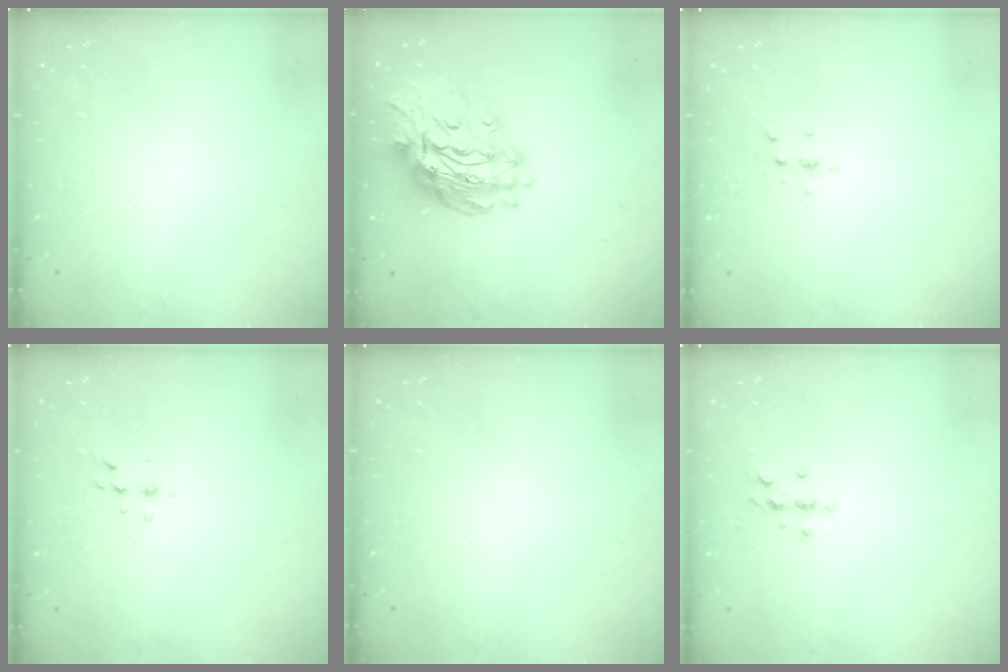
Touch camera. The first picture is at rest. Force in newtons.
{"total": 17.2, "press": 17.1, "slide": 1.9}
{"total": 6.1, "press": 6.1, "slide": 0.7}
{"total": 3.8, "press": 3.6, "slide": 1.4}
{"total": 0.0}
{"total": 3.7, "press": 3.6, "slide": 0.5}